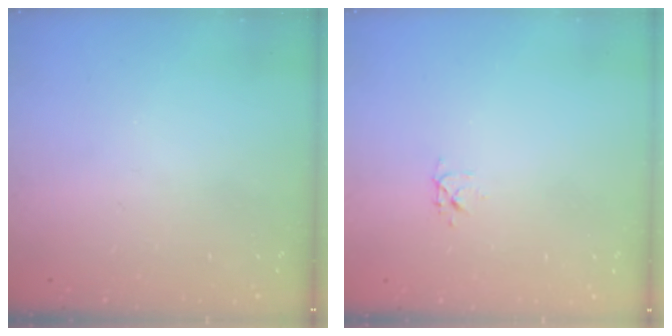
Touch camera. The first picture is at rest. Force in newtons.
{"total": 3.2, "press": 3.2, "slide": 0.3}